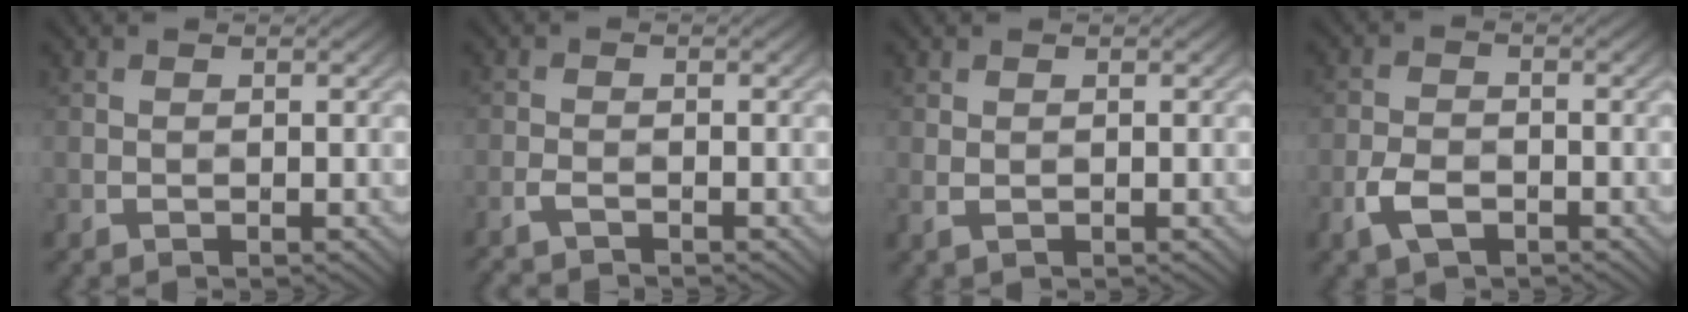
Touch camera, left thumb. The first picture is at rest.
{"total": 2.2, "force": [-1.9, 0.3, 1.1], "torque": [-0.024, -0.002, -0.039]}
{"total": 1.1, "force": [0.7, 0.5, 0.7], "torque": [-0.012, -0.004, 0.011]}
{"total": 4.1, "force": [-1.2, 2.4, 3.1], "torque": [-0.063, -0.001, -0.030]}